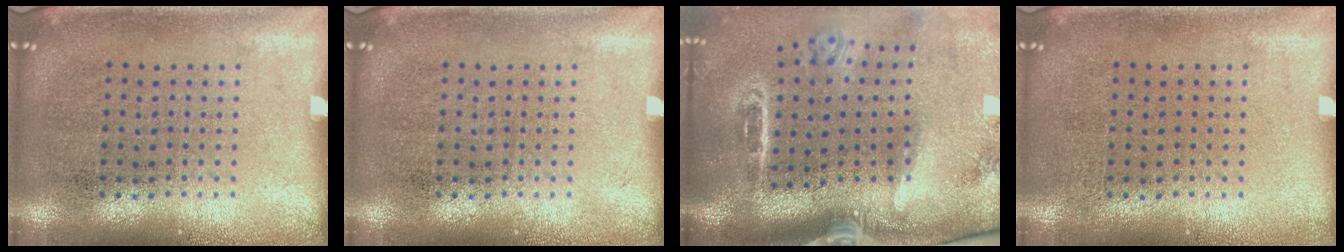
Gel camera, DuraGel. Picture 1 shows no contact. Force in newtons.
{"total": 0.0}
{"total": 3.3, "press": 2.1, "slide": 2.5}
{"total": 0.0}